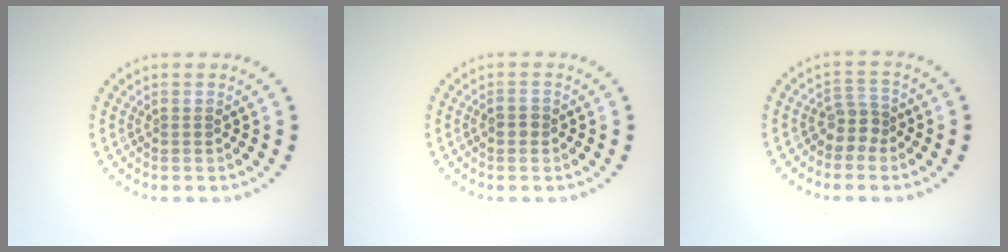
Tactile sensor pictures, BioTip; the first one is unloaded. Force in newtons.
{"total": 1.2, "press": 1.1, "slide": 0.2}
{"total": 2.2, "press": 1.7, "slide": 1.4}